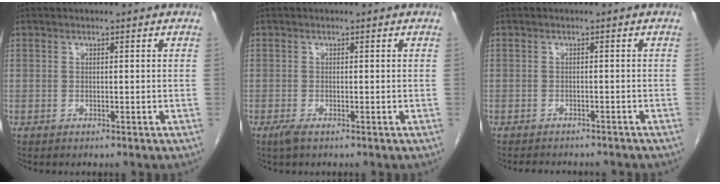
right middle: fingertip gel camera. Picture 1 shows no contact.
{"total": 1.3, "force": [-0.8, 0.2, 1.0], "torque": [-0.026, -0.005, -0.016]}
{"total": 6.6, "force": [-5.9, 1.9, 2.3], "torque": [-0.032, -0.001, -0.070]}